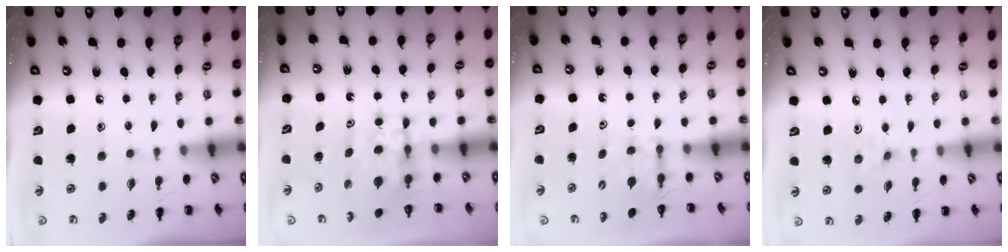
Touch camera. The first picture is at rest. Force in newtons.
{"total": 5.0, "press": 5.0, "slide": 0.4}
{"total": 2.7, "press": 2.5, "slide": 1.1}
{"total": 2.5, "press": 2.4, "slide": 0.9}